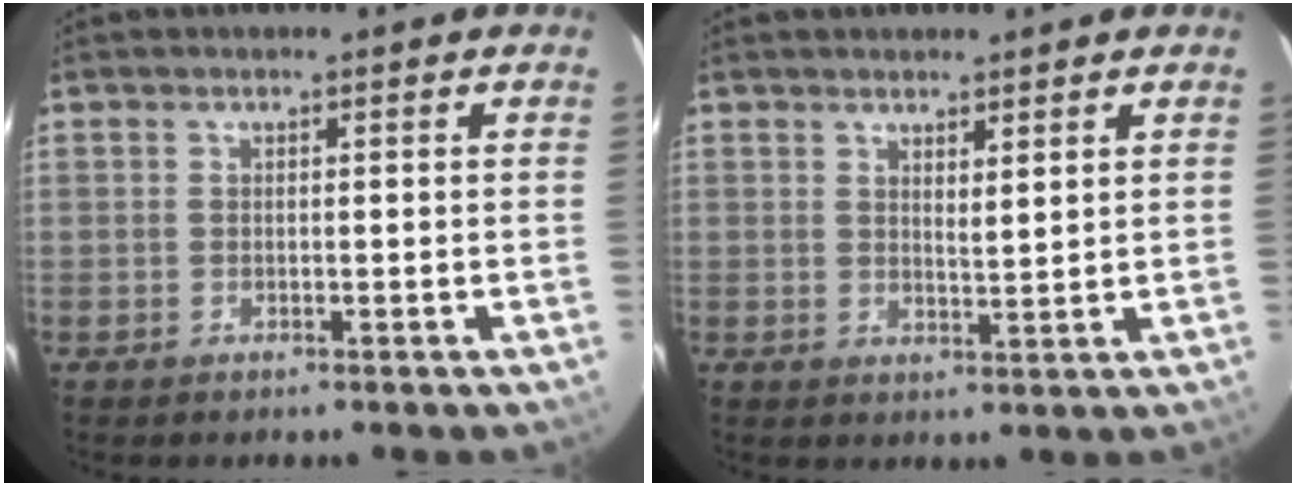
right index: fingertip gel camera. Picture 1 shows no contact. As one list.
[{"total": 3.1, "force": [2.4, 0.1, 2.0], "torque": [-0.032, -0.005, 0.038]}]